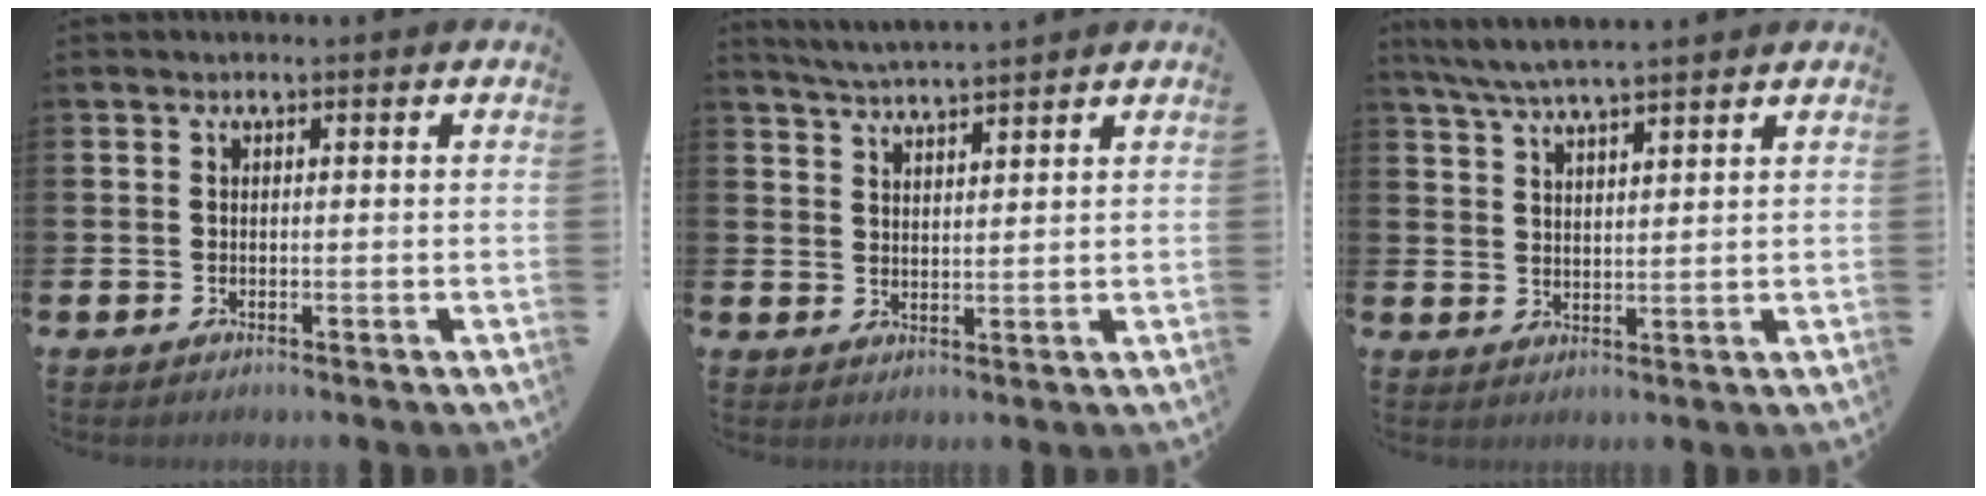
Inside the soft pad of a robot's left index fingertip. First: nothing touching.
{"total": 3.9, "force": [3.9, -0.3, 0.5], "torque": [-0.024, -0.017, 0.070]}
{"total": 5.4, "force": [5.1, 0.1, 1.8], "torque": [-0.053, -0.016, 0.094]}